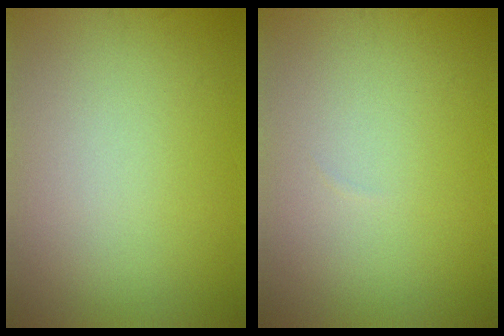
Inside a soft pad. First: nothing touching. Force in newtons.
{"total": 0.0}